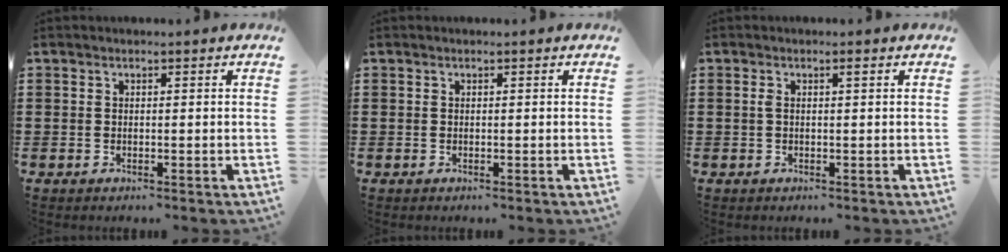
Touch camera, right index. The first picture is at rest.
{"total": 0.0}
{"total": 1.1, "force": [0.2, 0.2, 1.1], "torque": [-0.021, 0.002, 0.002]}